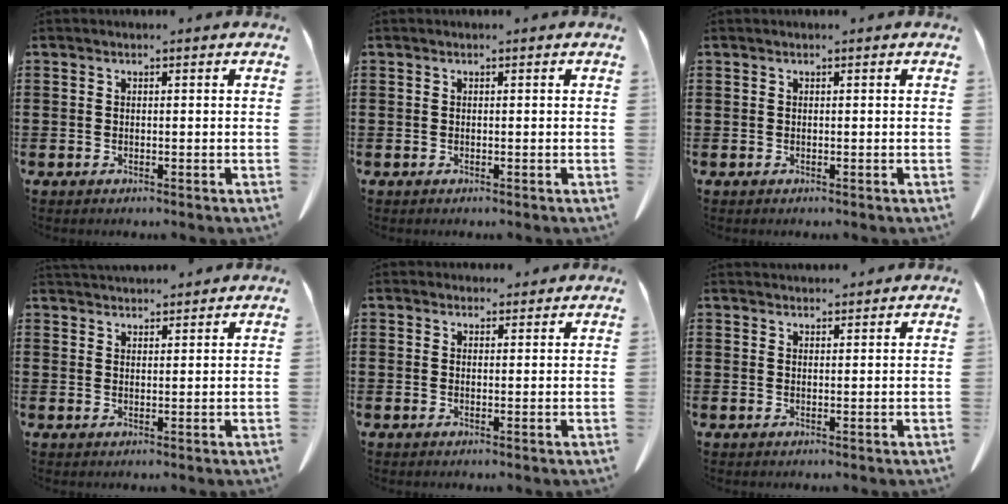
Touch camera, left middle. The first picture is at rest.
{"total": 0.0}
{"total": 0.0}
{"total": 2.9, "force": [2.9, 0.2, 0.0], "torque": [-0.008, -0.007, 0.056]}
{"total": 2.0, "force": [1.9, 0.6, 0.1], "torque": [0.002, -0.002, 0.035]}
{"total": 2.0, "force": [1.9, 0.2, 0.1], "torque": [-0.007, -0.001, 0.038]}